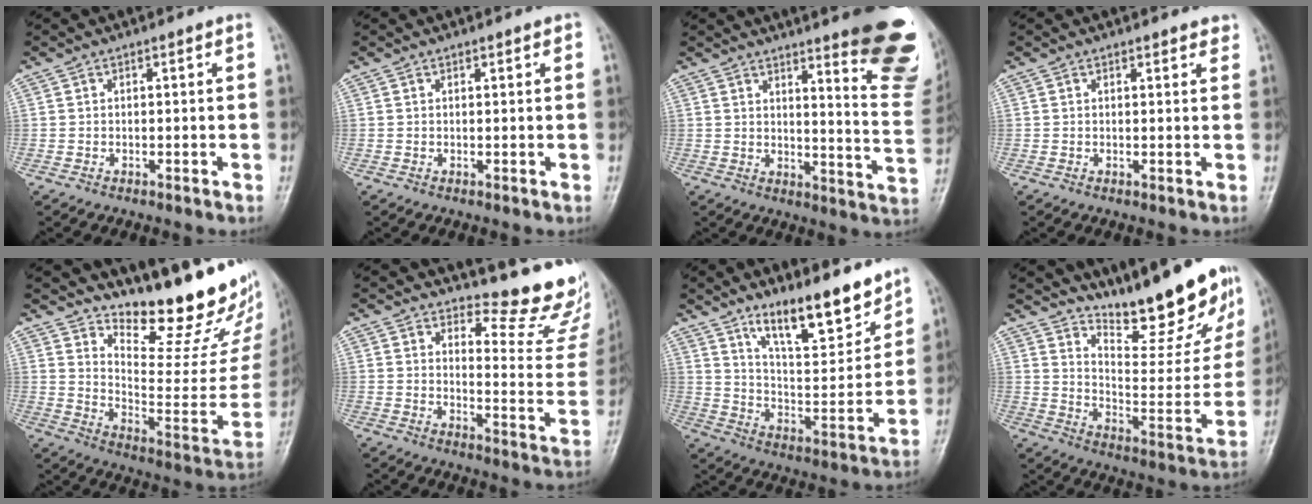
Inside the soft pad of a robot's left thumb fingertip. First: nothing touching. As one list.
[{"total": 0.8, "force": [0.5, 0.4, 0.5], "torque": [-0.004, -0.001, 0.005]}, {"total": 20.3, "force": [13.7, 3.5, 14.5], "torque": [-0.152, -0.108, 0.161]}, {"total": 2.0, "force": [1.7, 0.8, 0.7], "torque": [0.007, -0.004, 0.014]}, {"total": 21.1, "force": [16.7, 5.9, 11.5], "torque": [-0.125, -0.133, 0.245]}, {"total": 15.6, "force": [13.9, 4.5, 5.3], "torque": [-0.018, -0.149, 0.152]}, {"total": 15.6, "force": [11.5, 4.5, 9.5], "torque": [-0.117, -0.083, 0.198]}, {"total": 21.6, "force": [17.5, 5.3, 11.5], "torque": [-0.125, -0.119, 0.257]}]